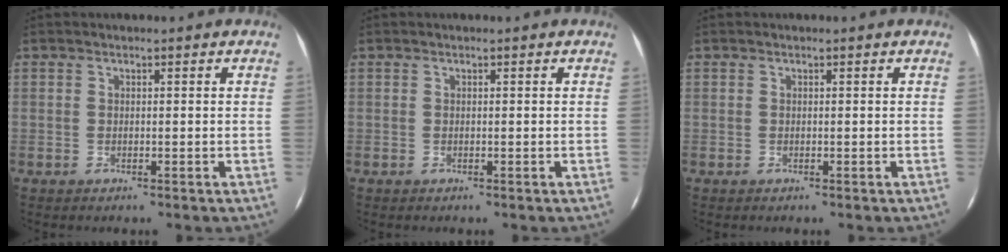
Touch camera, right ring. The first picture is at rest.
{"total": 0.0}
{"total": 0.0}